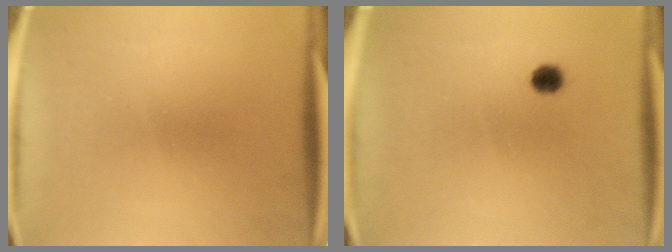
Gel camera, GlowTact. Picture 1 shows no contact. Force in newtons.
{"total": 1.9}